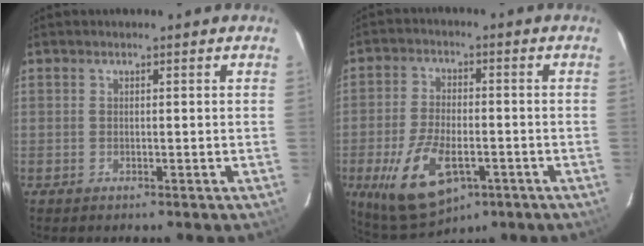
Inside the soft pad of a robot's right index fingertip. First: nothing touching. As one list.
[{"total": 13.6, "force": [-5.5, 6.8, 10.4], "torque": [-0.216, -0.018, -0.087]}]